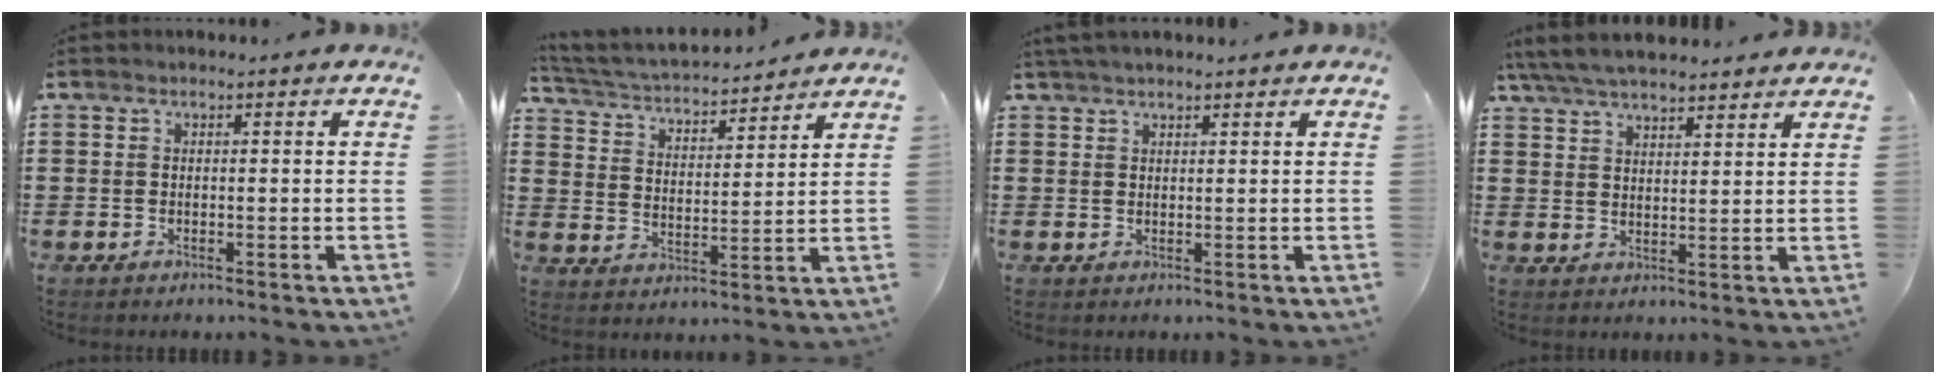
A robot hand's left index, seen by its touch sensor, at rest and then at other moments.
{"total": 3.8, "force": [3.7, 0.4, 0.8], "torque": [-0.038, -0.026, 0.058]}
{"total": 1.7, "force": [1.6, 0.2, 0.6], "torque": [-0.015, 0.001, 0.030]}
{"total": 5.9, "force": [5.5, 0.8, 1.9], "torque": [-0.054, -0.015, 0.102]}